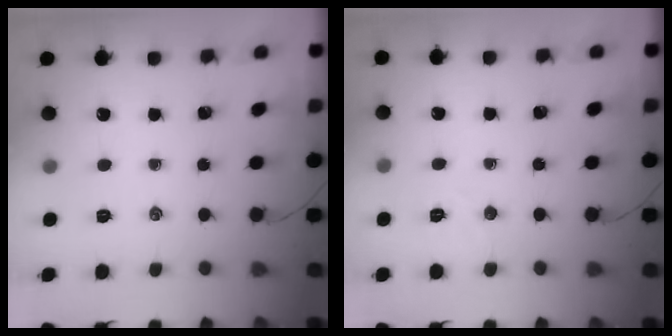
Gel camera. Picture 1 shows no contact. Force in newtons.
{"total": 4.2, "press": 4.0, "slide": 1.0}